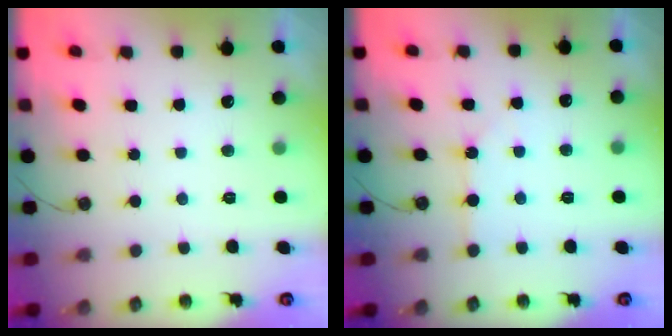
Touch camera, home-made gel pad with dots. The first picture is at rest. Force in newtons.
{"total": 2.1, "press": 2.1, "slide": 0.4}